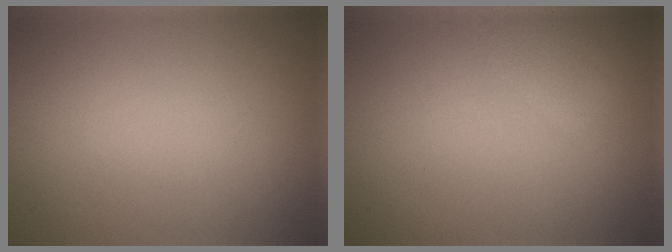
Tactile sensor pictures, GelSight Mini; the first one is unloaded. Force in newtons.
{"total": 2.9, "press": 2.9, "slide": 0.1}